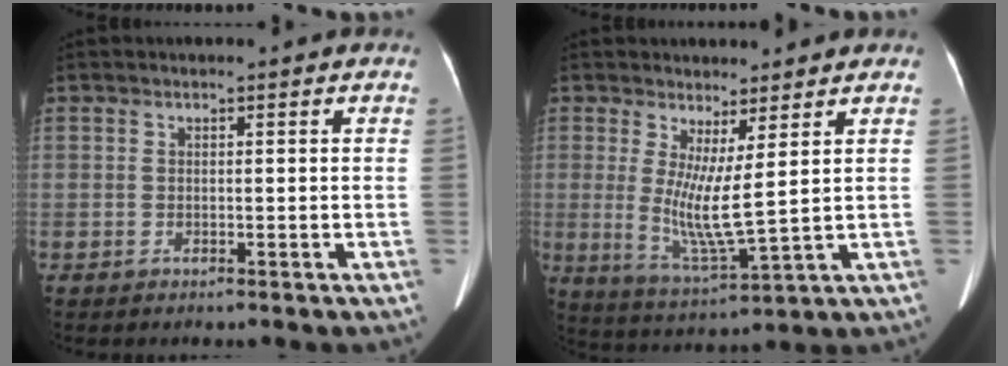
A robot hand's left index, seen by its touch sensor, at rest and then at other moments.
{"total": 7.5, "force": [1.6, 0.2, 7.3], "torque": [-0.151, -0.037, 0.036]}